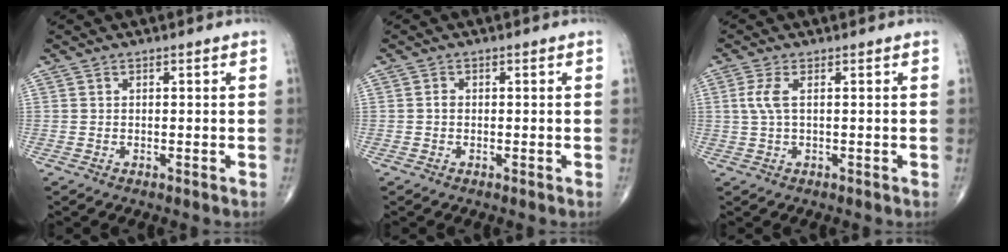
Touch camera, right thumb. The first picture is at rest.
{"total": 0.9, "force": [-0.1, 0.7, 0.5], "torque": [-0.005, 0.003, -0.004]}
{"total": 3.3, "force": [0.6, 1.0, 3.0], "torque": [-0.087, 0.008, 0.014]}